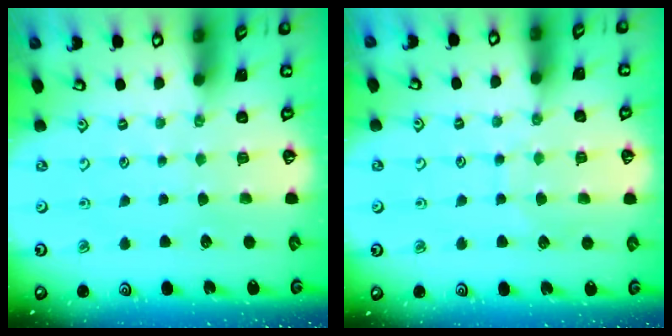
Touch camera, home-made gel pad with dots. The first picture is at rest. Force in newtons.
{"total": 6.3, "press": 6.3, "slide": 0.5}